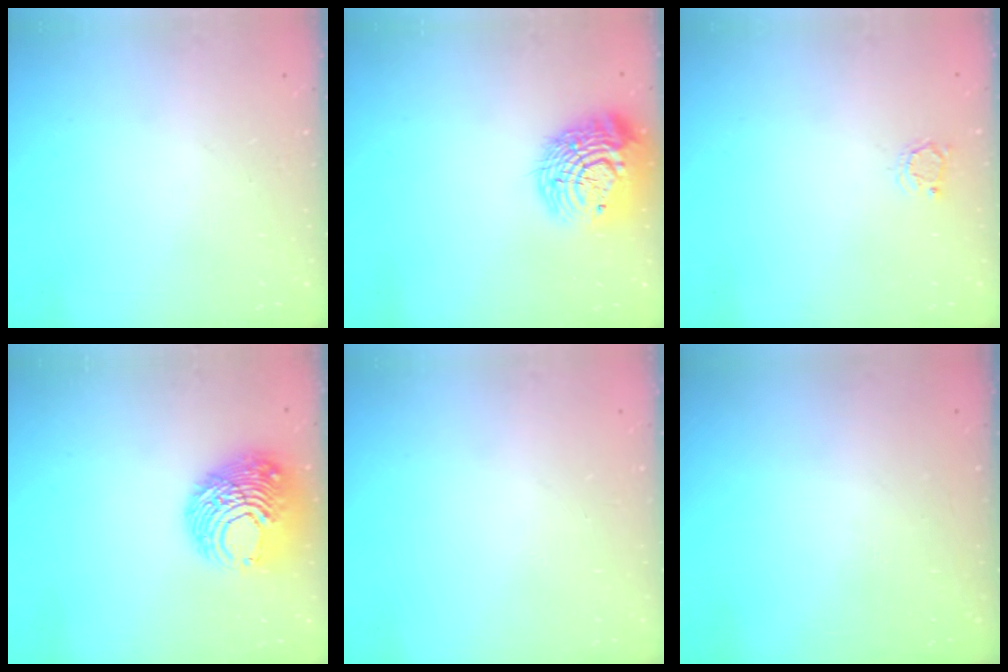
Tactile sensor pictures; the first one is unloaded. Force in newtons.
{"total": 17.9, "press": 17.8, "slide": 1.3}
{"total": 2.9, "press": 2.9, "slide": 0.3}
{"total": 11.9, "press": 11.9, "slide": 1.3}
{"total": 0.0}
{"total": 0.0}